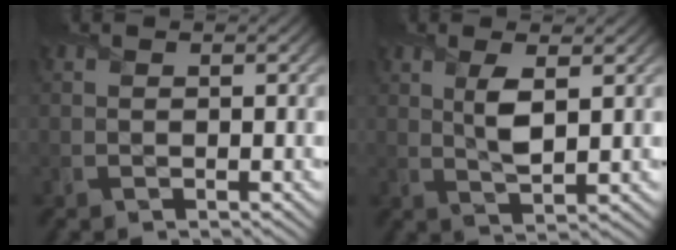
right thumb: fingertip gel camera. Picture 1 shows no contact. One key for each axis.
{"total": 3.9, "fx": 1.2, "fy": 1.2, "fz": 3.5, "tx": -0.078, "ty": -0.001, "tz": 0.025}